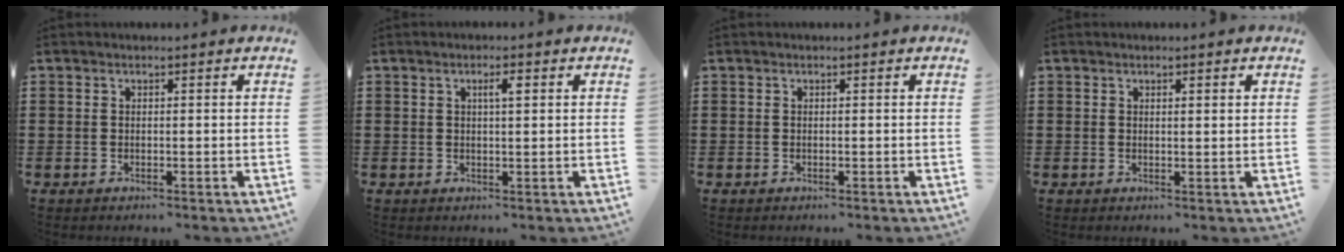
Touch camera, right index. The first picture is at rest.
{"total": 2.1, "force": [0.6, 0.3, 2.0], "torque": [-0.030, 0.002, 0.006]}
{"total": 0.0}
{"total": 0.7, "force": [0.4, 0.0, 0.6], "torque": [-0.011, 0.001, 0.006]}